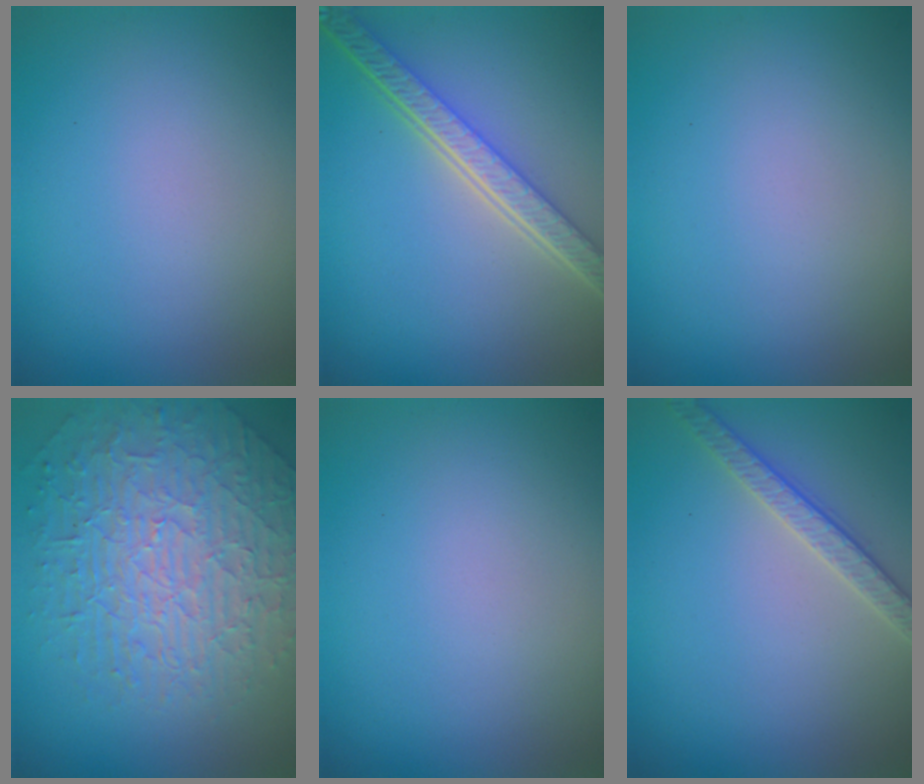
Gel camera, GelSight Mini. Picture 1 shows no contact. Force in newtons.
{"total": 5.6, "press": 4.3, "slide": 3.6}
{"total": 0.0}
{"total": 6.1, "press": 5.3, "slide": 3.1}
{"total": 0.0}
{"total": 2.6, "press": 2.6, "slide": 0.5}